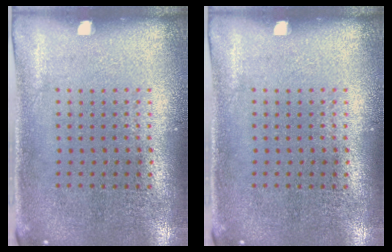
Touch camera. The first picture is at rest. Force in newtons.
{"total": 0.0}